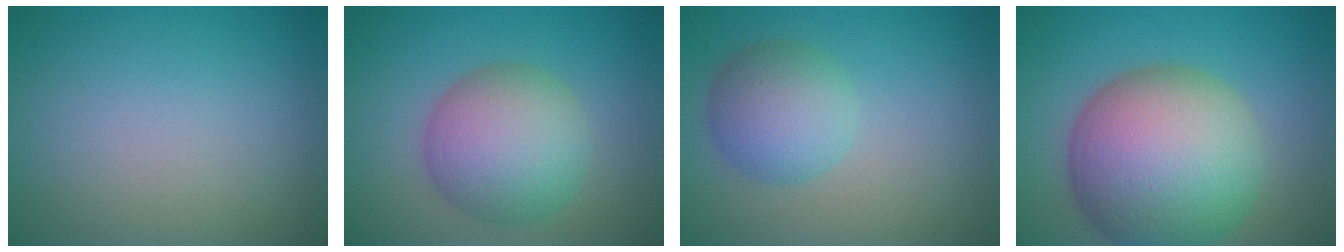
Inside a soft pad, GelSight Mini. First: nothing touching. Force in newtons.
{"total": 7.4, "press": 7.4, "slide": 0.1}
{"total": 4.4, "press": 4.4, "slide": 0.2}
{"total": 14.2, "press": 14.2, "slide": 0.5}